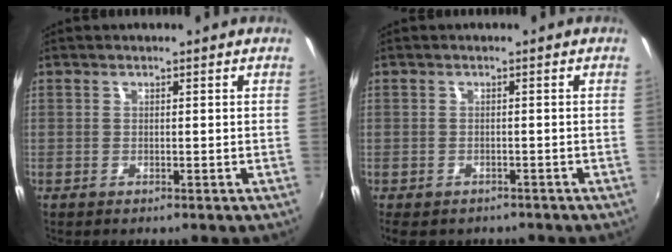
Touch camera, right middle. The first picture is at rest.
{"total": 5.6, "force": [-4.2, 2.6, 2.6], "torque": [-0.064, -0.030, -0.056]}